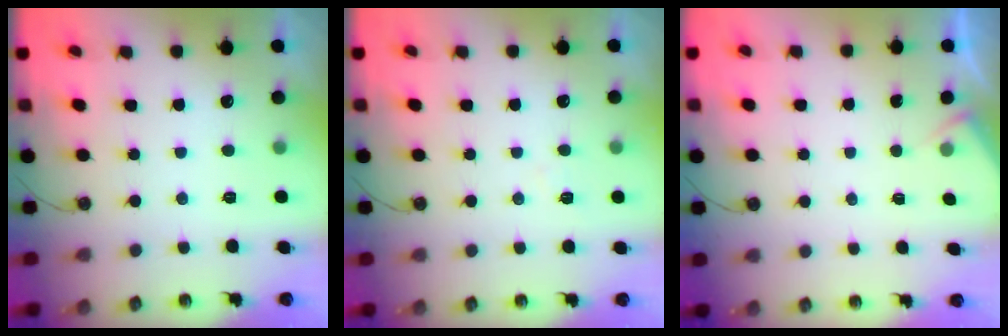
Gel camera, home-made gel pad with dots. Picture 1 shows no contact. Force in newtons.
{"total": 4.7, "press": 4.7, "slide": 0.5}
{"total": 3.6, "press": 3.6, "slide": 0.4}